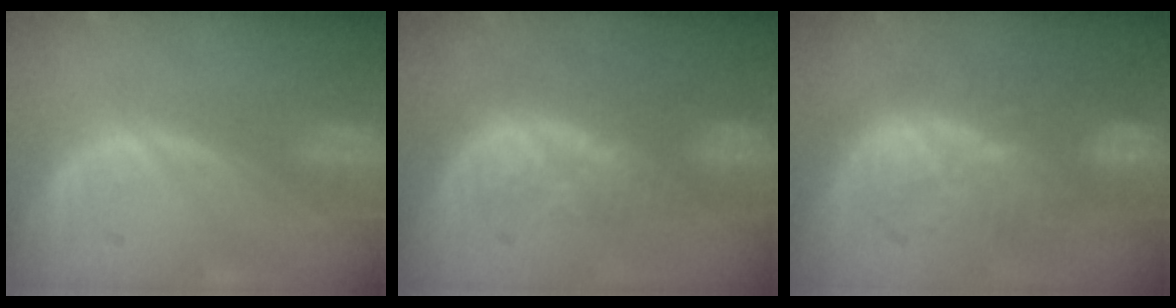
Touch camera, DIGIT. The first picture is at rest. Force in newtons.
{"total": 8.2, "press": 7.2, "slide": 3.8}
{"total": 10.7, "press": 9.9, "slide": 4.2}